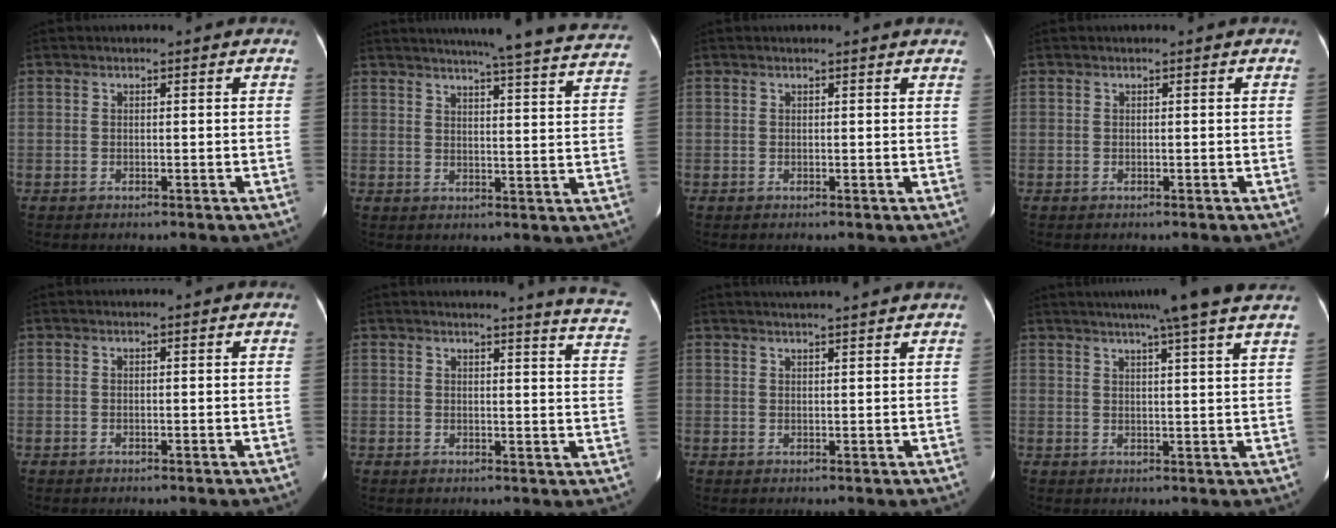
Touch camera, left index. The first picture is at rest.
{"total": 24.8, "force": [23.0, 0.6, 9.3], "torque": [-0.129, -0.057, 0.260]}
{"total": 3.2, "force": [3.0, 0.3, 0.9], "torque": [-0.014, 0.002, 0.017]}
{"total": 0.0}
{"total": 0.0}
{"total": 10.7, "force": [10.2, -0.8, 3.4], "torque": [-0.025, -0.075, 0.083]}
{"total": 7.2, "force": [6.5, -0.5, 2.9], "torque": [-0.043, 0.028, 0.079]}
{"total": 12.4, "force": [10.0, -1.1, 7.2], "torque": [-0.109, 0.014, 0.116]}